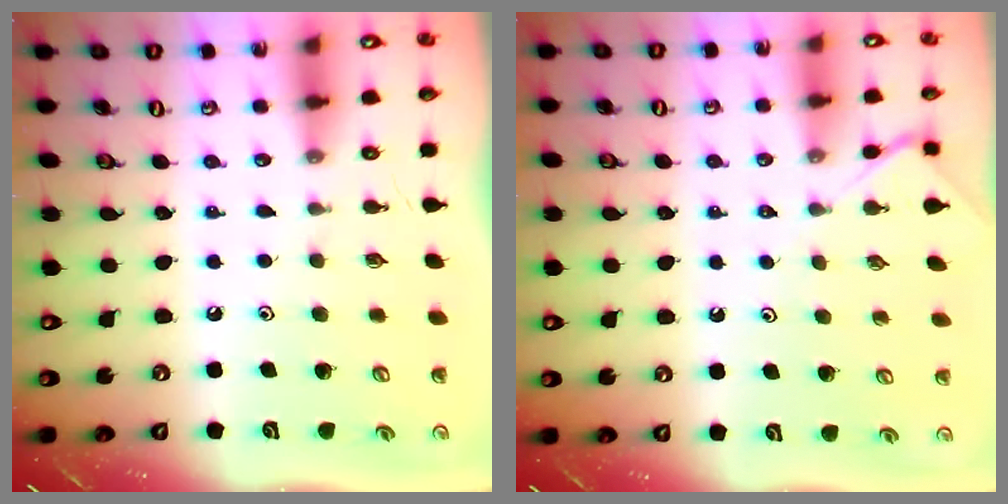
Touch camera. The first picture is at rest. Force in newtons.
{"total": 5.2, "press": 5.1, "slide": 0.7}